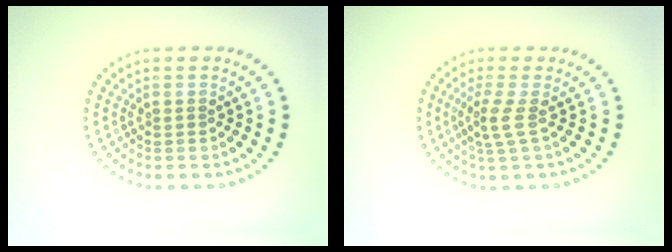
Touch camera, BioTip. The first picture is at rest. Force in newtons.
{"total": 2.1, "press": 1.5, "slide": 1.4}